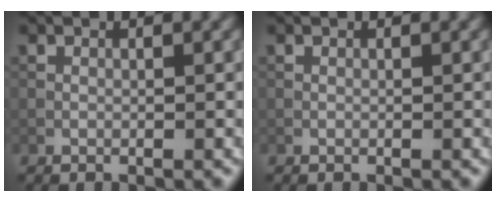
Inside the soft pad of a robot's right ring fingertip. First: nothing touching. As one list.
[{"total": 0.0}]